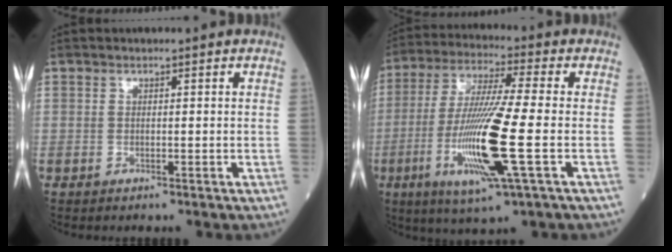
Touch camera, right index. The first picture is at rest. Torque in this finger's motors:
{"motor_torque": [1.18, -0.79, 1.05, 0.21]}